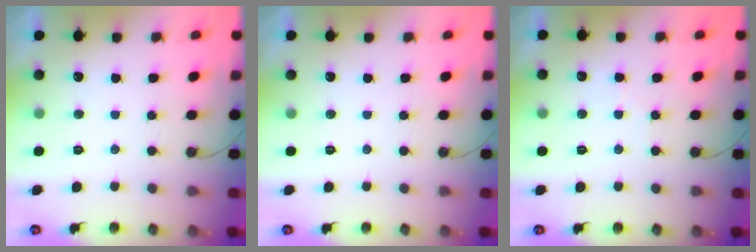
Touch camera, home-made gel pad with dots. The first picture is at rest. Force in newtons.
{"total": 0.0}
{"total": 5.6, "press": 5.5, "slide": 0.9}